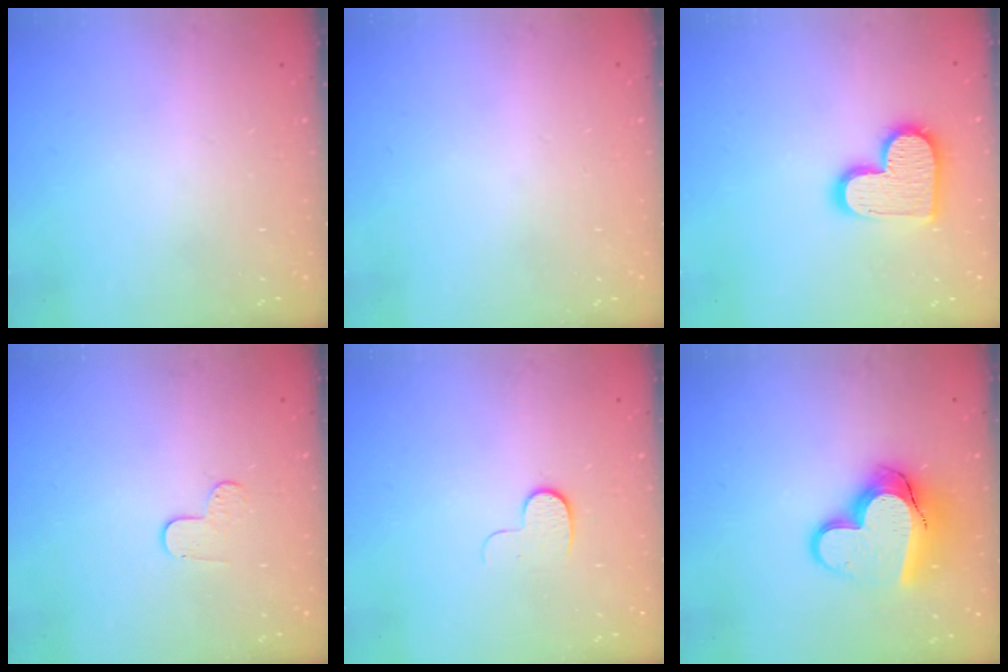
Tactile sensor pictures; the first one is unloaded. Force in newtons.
{"total": 0.8, "press": 0.5, "slide": 0.6}
{"total": 14.0, "press": 13.9, "slide": 0.5}
{"total": 3.8, "press": 3.8, "slide": 0.3}
{"total": 5.5, "press": 5.4, "slide": 0.8}
{"total": 16.2, "press": 16.2, "slide": 1.3}